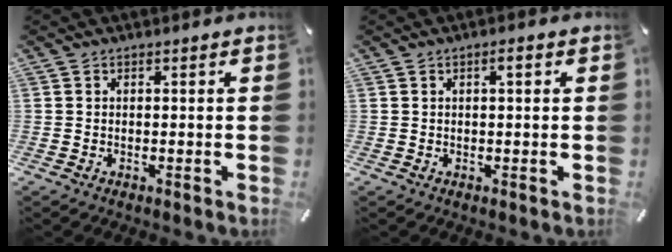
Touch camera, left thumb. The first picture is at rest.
{"total": 1.7, "force": [0.5, 0.3, 1.6], "torque": [-0.023, 0.001, 0.005]}